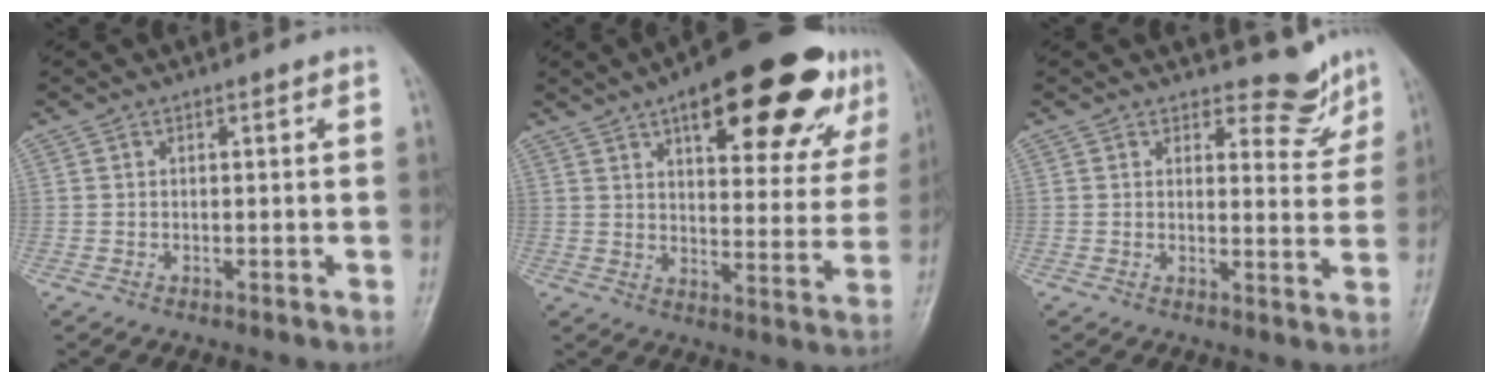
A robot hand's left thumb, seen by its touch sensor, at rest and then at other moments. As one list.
[{"total": 24.2, "force": [13.5, 9.1, 17.9], "torque": [-0.211, -0.021, 0.190]}, {"total": 5.6, "force": [5.0, 2.5, 0.7], "torque": [0.015, -0.047, 0.057]}]